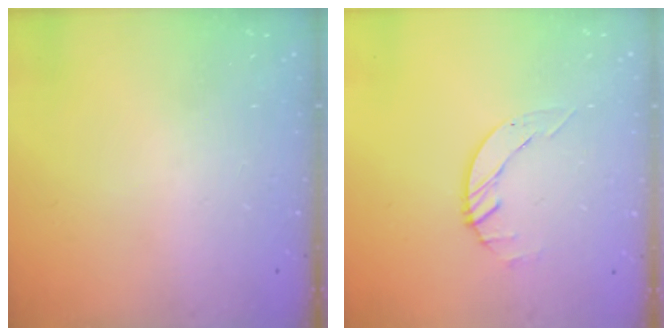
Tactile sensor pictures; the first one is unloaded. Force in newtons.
{"total": 2.6, "press": 2.6, "slide": 0.3}